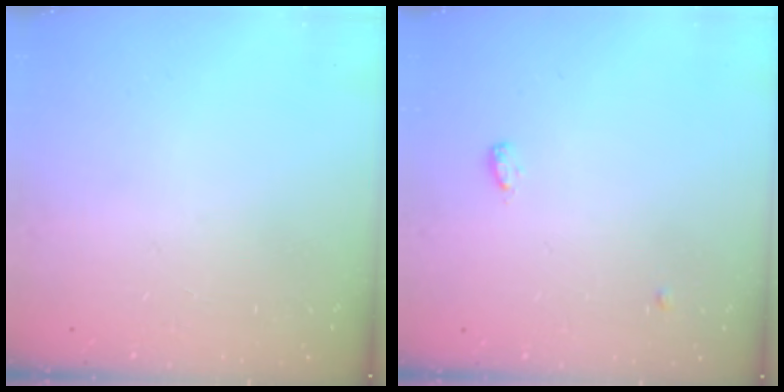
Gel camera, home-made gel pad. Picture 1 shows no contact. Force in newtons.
{"total": 7.9, "press": 4.2, "slide": 6.7}